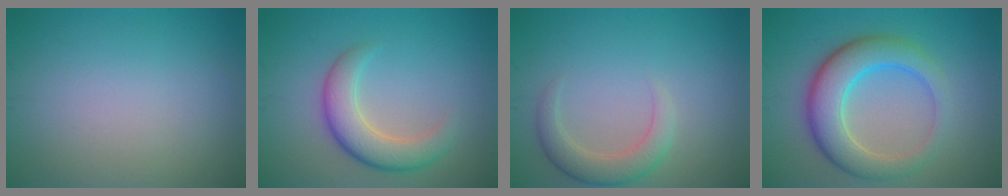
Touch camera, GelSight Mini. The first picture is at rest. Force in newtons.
{"total": 4.8, "press": 4.8, "slide": 0.4}
{"total": 3.1, "press": 3.0, "slide": 0.3}
{"total": 6.7, "press": 6.7, "slide": 0.2}